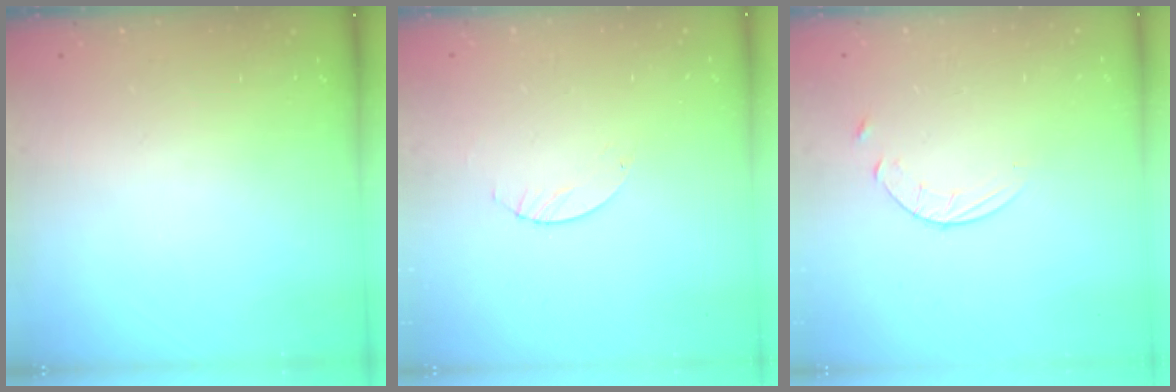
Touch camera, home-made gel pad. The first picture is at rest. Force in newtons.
{"total": 0.9, "press": 0.8, "slide": 0.2}
{"total": 5.6, "press": 5.5, "slide": 0.7}